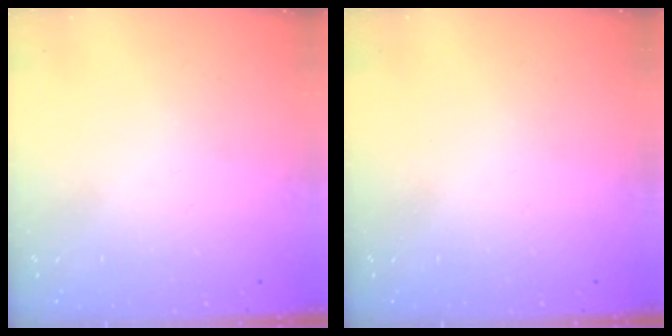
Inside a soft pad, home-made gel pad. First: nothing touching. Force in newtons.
{"total": 0.0}